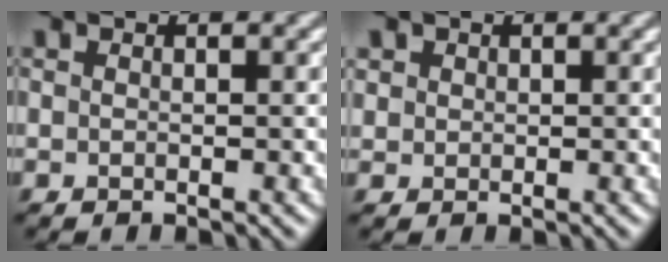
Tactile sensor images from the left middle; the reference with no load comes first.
{"total": 1.1, "force": [0.7, 0.8, -0.3], "torque": [0.005, 0.001, 0.010]}